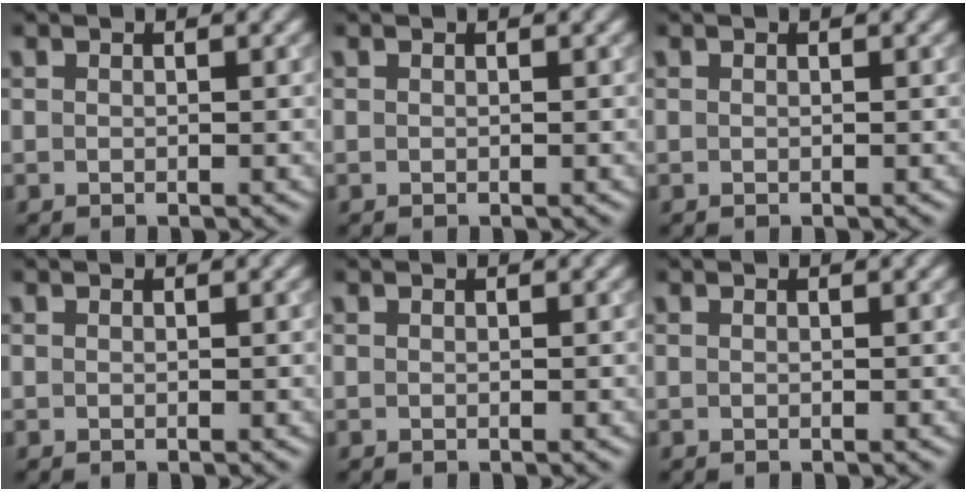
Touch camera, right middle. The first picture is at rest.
{"total": 0.0}
{"total": 0.0}
{"total": 0.0}
{"total": 0.0}
{"total": 0.0}